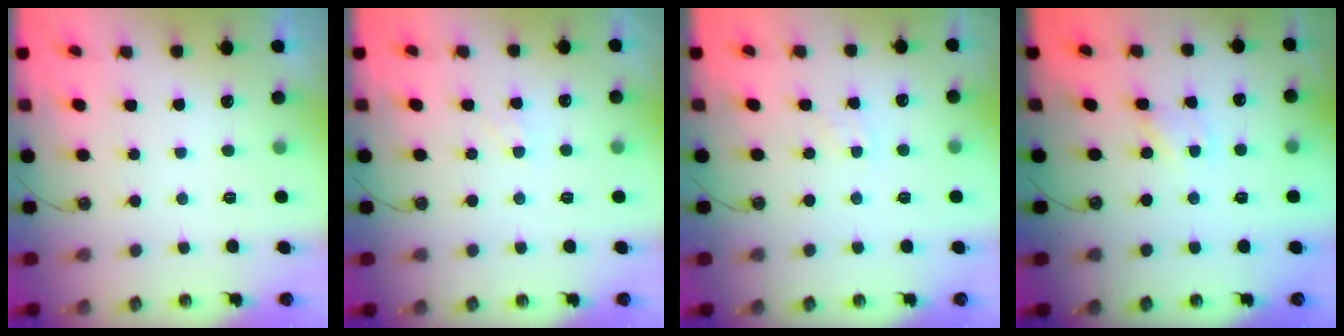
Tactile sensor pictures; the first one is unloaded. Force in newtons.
{"total": 3.9, "press": 3.8, "slide": 0.6}
{"total": 3.8, "press": 3.7, "slide": 0.5}
{"total": 1.1, "press": 1.0, "slide": 0.1}